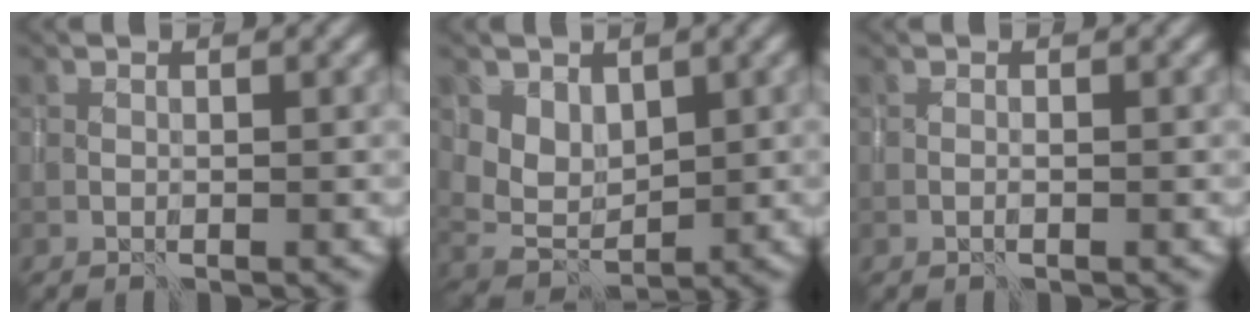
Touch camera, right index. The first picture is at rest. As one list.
[{"total": 3.2, "force": [1.6, 2.4, 1.3], "torque": [-0.022, -0.008, 0.030]}, {"total": 0.0}]